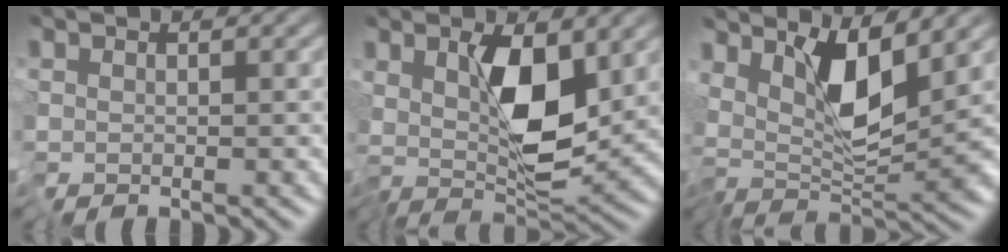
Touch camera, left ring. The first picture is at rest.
{"total": 6.1, "force": [1.2, 2.0, 5.6], "torque": [-0.094, -0.017, 0.022]}
{"total": 6.0, "force": [2.3, 1.2, 5.4], "torque": [-0.095, -0.017, 0.038]}